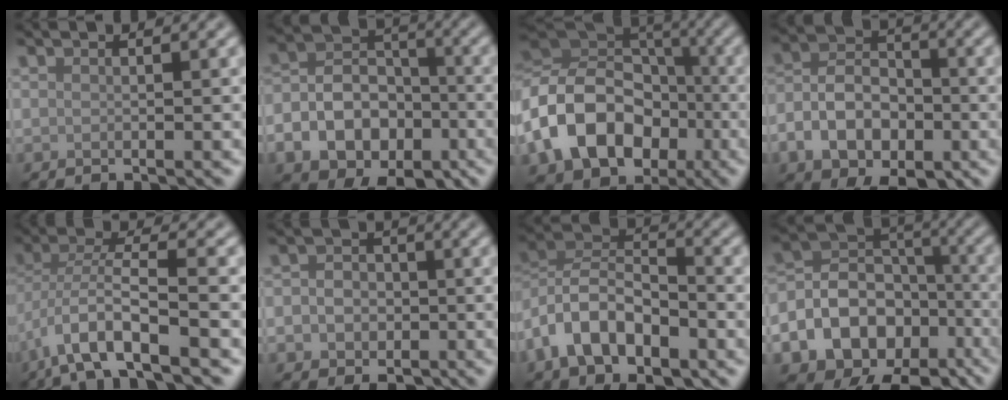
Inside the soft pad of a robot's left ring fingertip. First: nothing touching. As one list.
[{"total": 8.5, "force": [-3.2, 5.9, 5.2], "torque": [-0.092, -0.009, -0.057]}, {"total": 12.9, "force": [-3.9, 10.3, 6.9], "torque": [-0.153, -0.002, -0.082]}, {"total": 6.9, "force": [-2.4, 4.5, 4.6], "torque": [-0.082, 0.000, -0.049]}, {"total": 6.6, "force": [-3.3, 1.8, 5.4], "torque": [-0.098, 0.003, -0.068]}, {"total": 4.4, "force": [-0.9, 3.8, 2.1], "torque": [-0.010, 0.005, -0.035]}, {"total": 7.9, "force": [-3.7, 4.5, 5.3], "torque": [-0.094, 0.010, -0.080]}, {"total": 13.4, "force": [-6.1, 10.1, 6.3], "torque": [-0.134, -0.014, -0.109]}]